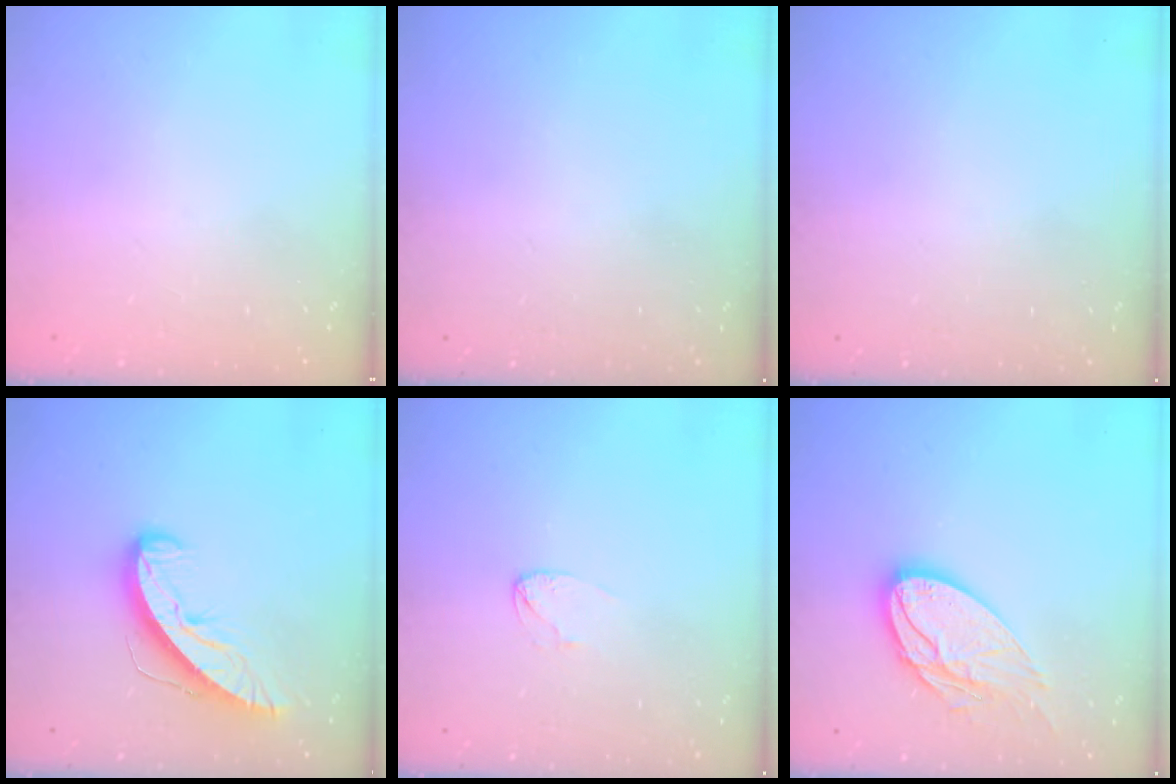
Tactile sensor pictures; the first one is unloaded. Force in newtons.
{"total": 0.0}
{"total": 0.0}
{"total": 9.9, "press": 9.9, "slide": 0.4}
{"total": 3.2, "press": 3.2, "slide": 0.2}
{"total": 14.2, "press": 14.2, "slide": 0.8}